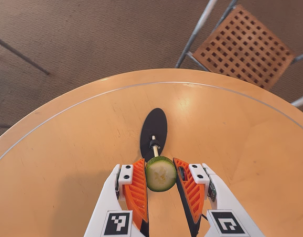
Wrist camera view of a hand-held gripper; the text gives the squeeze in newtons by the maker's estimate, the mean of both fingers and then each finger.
{"total": 6.8, "left": 6.8, "right": 6.8}